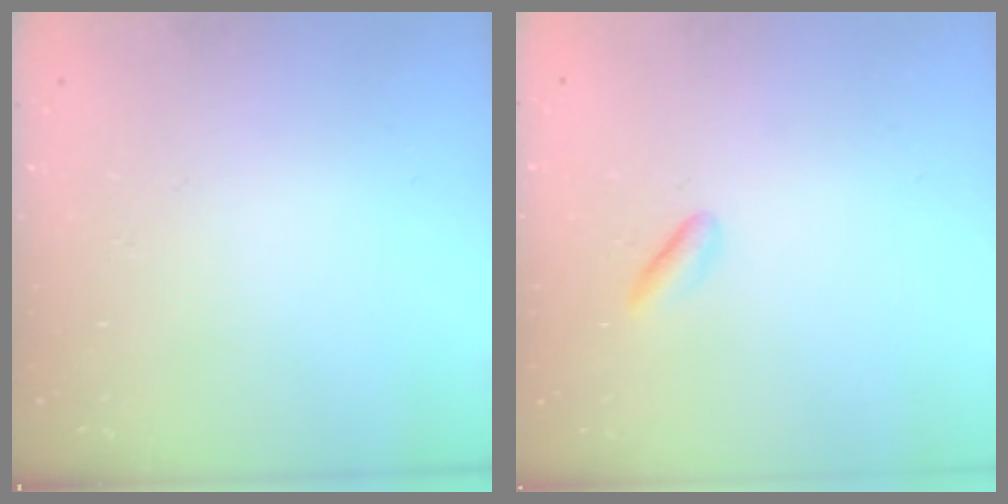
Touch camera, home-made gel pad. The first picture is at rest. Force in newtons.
{"total": 1.1, "press": 0.9, "slide": 0.7}